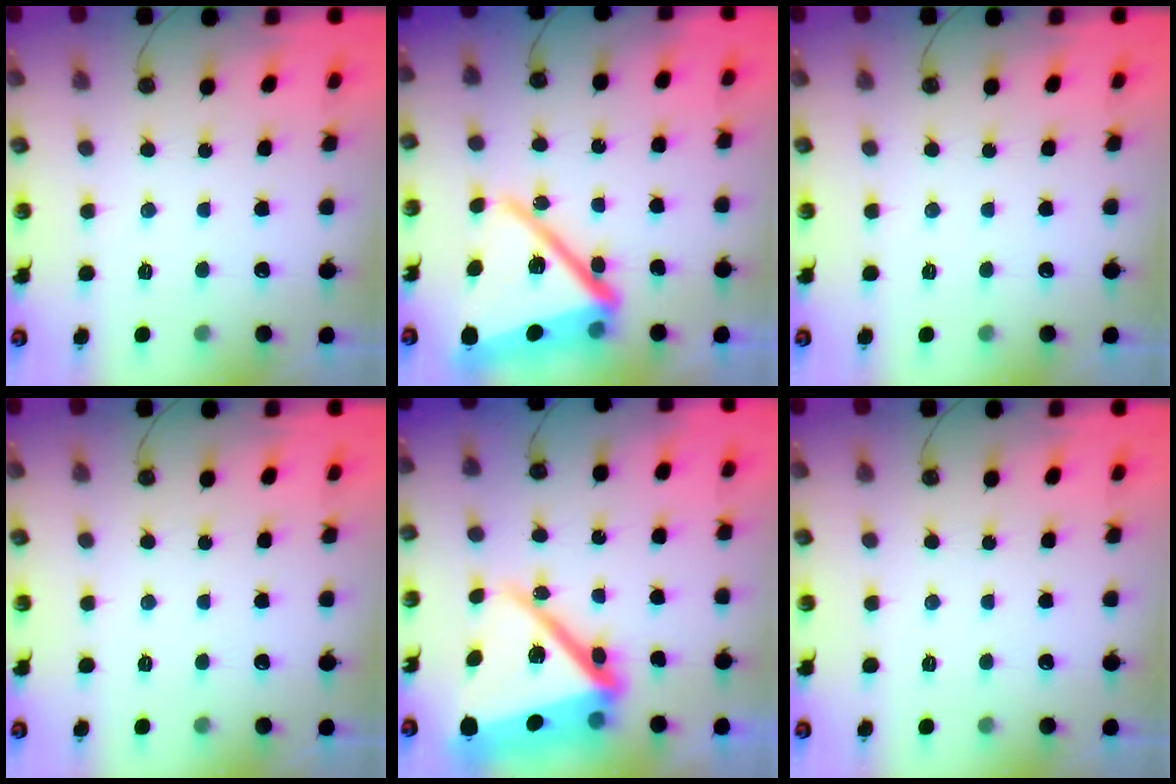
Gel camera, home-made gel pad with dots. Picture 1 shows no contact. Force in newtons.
{"total": 22.8, "press": 22.7, "slide": 2.0}
{"total": 0.0}
{"total": 0.0}
{"total": 22.4, "press": 22.3, "slide": 2.0}
{"total": 0.0}